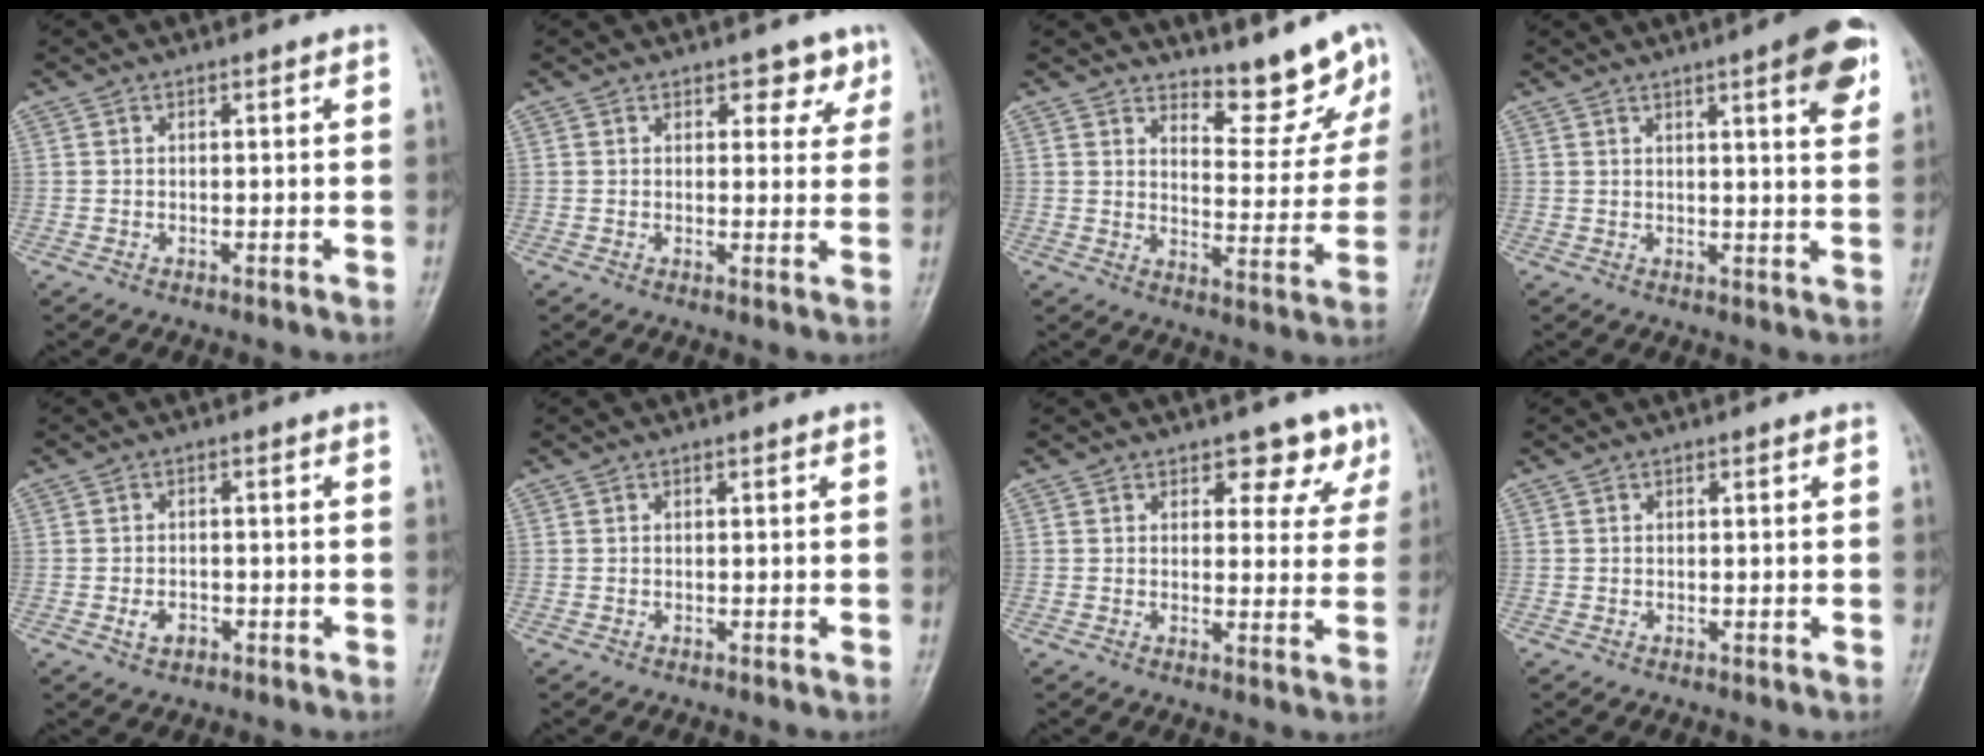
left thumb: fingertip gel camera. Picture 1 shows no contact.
{"total": 3.9, "force": [2.6, 2.5, 1.6], "torque": [0.014, -0.011, 0.030]}
{"total": 9.0, "force": [7.8, 2.8, 3.3], "torque": [-0.014, -0.069, 0.113]}
{"total": 8.7, "force": [4.4, 1.6, 7.3], "torque": [-0.082, -0.015, 0.052]}
{"total": 2.9, "force": [-1.2, 2.0, 1.6], "torque": [-0.024, 0.005, -0.018]}
{"total": 0.0}
{"total": 5.8, "force": [4.2, 3.4, 2.1], "torque": [0.009, -0.027, 0.043]}
{"total": 0.0}